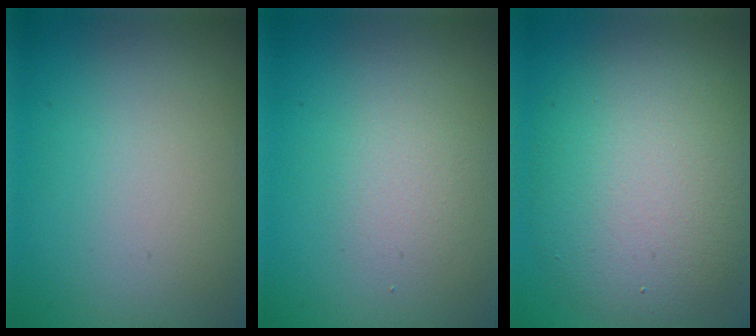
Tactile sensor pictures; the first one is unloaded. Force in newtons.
{"total": 1.6, "press": 1.6, "slide": 0.1}
{"total": 9.0, "press": 9.0, "slide": 1.0}